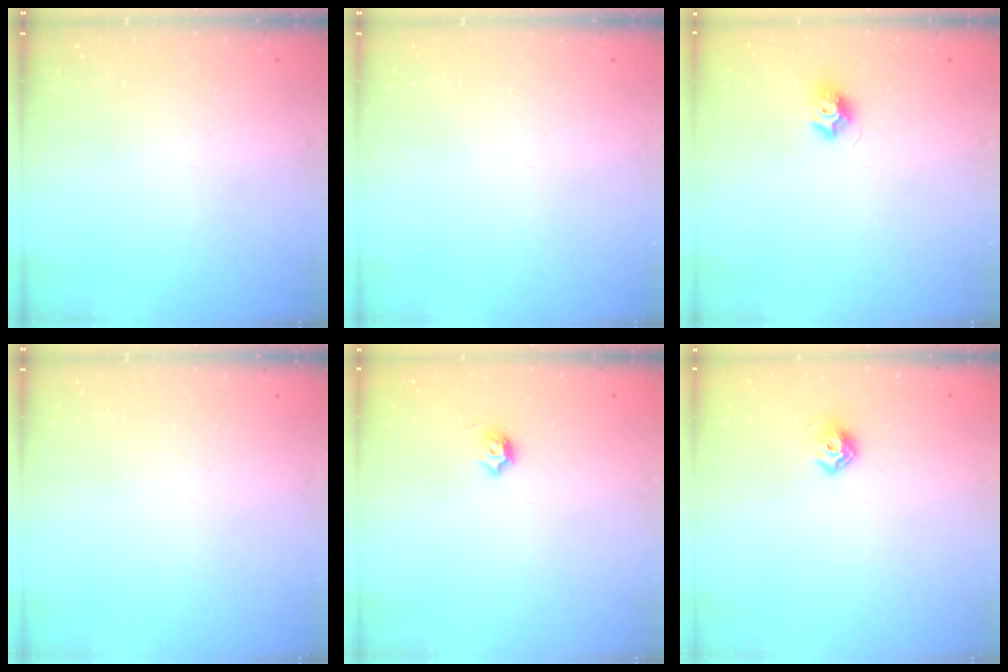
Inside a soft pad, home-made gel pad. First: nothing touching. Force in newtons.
{"total": 0.0}
{"total": 7.6, "press": 7.6, "slide": 0.2}
{"total": 0.0}
{"total": 4.0, "press": 3.8, "slide": 1.0}
{"total": 6.8, "press": 6.7, "slide": 1.1}